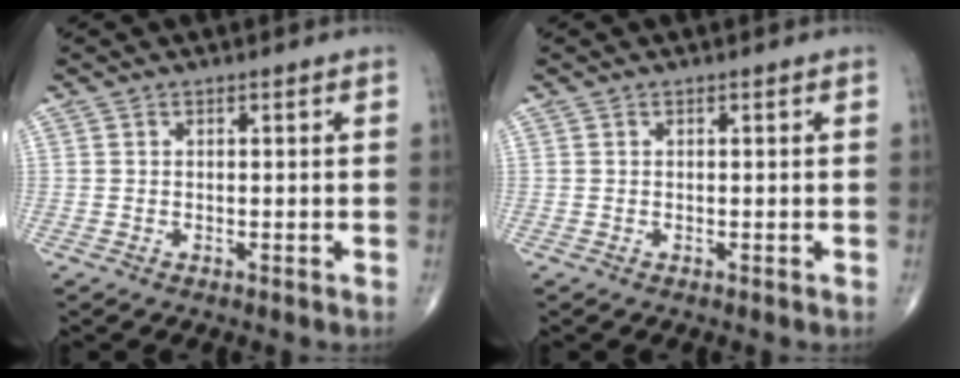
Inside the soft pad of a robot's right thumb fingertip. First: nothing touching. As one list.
[{"total": 0.0}]